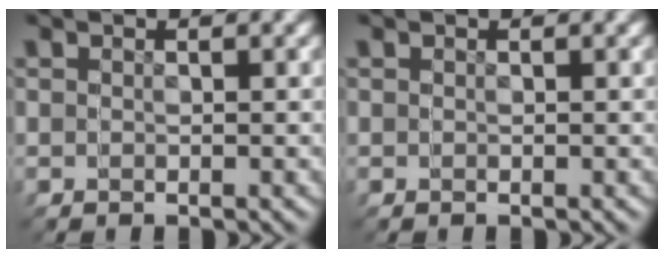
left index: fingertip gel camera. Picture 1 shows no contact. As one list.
[{"total": 0.0}]